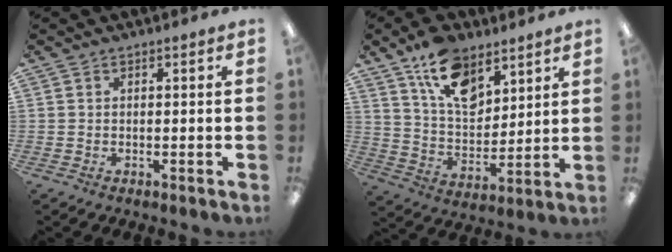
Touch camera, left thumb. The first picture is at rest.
{"total": 14.2, "force": [8.8, 8.1, 7.6], "torque": [-0.123, -0.044, 0.163]}